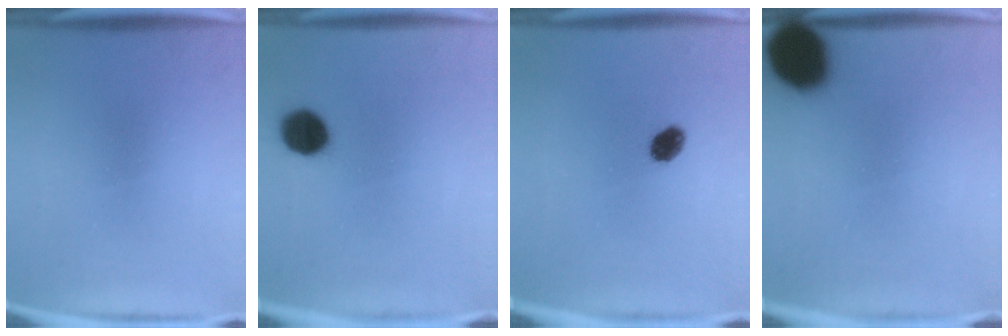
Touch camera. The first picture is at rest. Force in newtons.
{"total": 8.6}
{"total": 4.5}
{"total": 16.3}